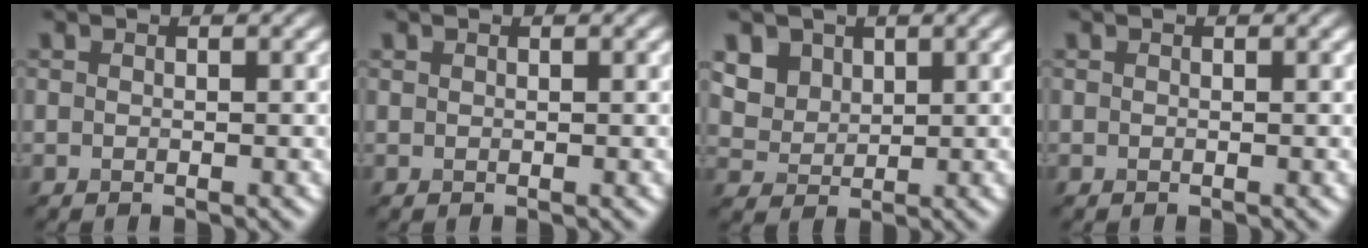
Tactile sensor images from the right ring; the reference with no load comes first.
{"total": 0.8, "force": [-0.2, -0.6, -0.5], "torque": [0.001, -0.005, 0.010]}
{"total": 3.9, "force": [2.6, 2.7, 0.9], "torque": [-0.071, 0.007, 0.078]}
{"total": 0.0}